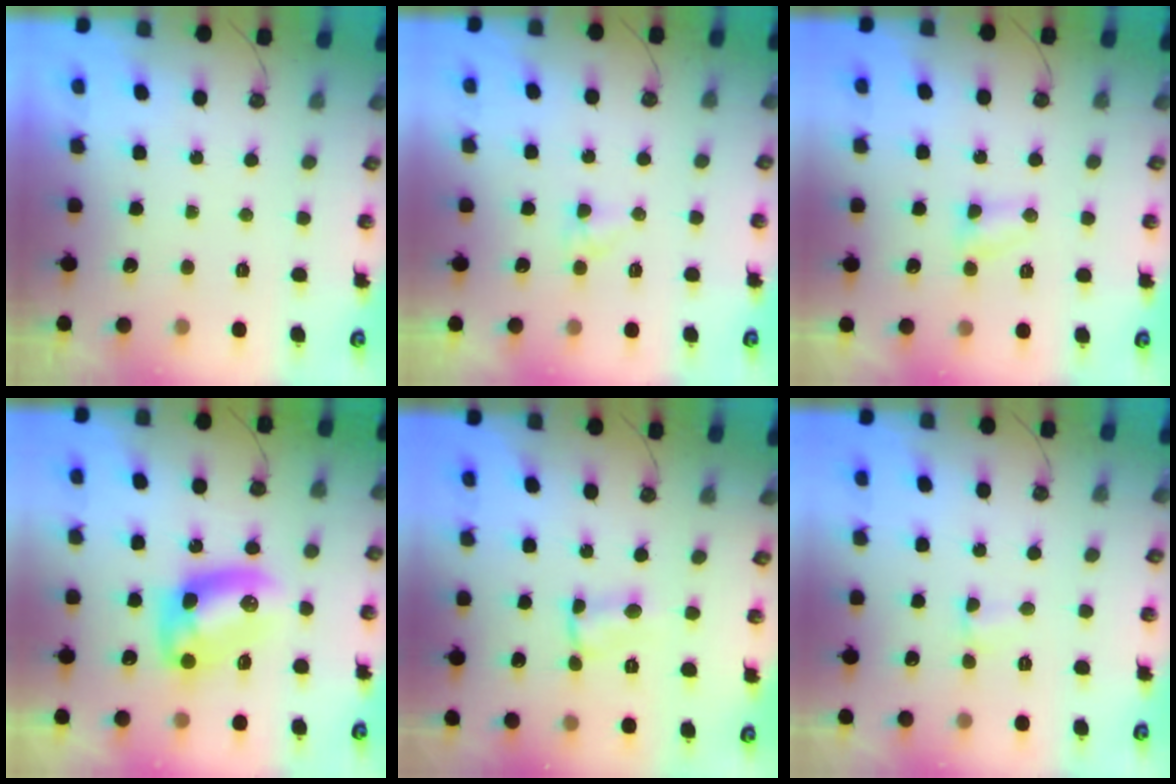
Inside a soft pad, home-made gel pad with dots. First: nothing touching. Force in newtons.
{"total": 2.5, "press": 2.5, "slide": 0.3}
{"total": 3.3, "press": 3.3, "slide": 0.3}
{"total": 11.9, "press": 11.9, "slide": 0.4}
{"total": 1.4, "press": 1.4, "slide": 0.1}
{"total": 1.1, "press": 1.0, "slide": 0.3}